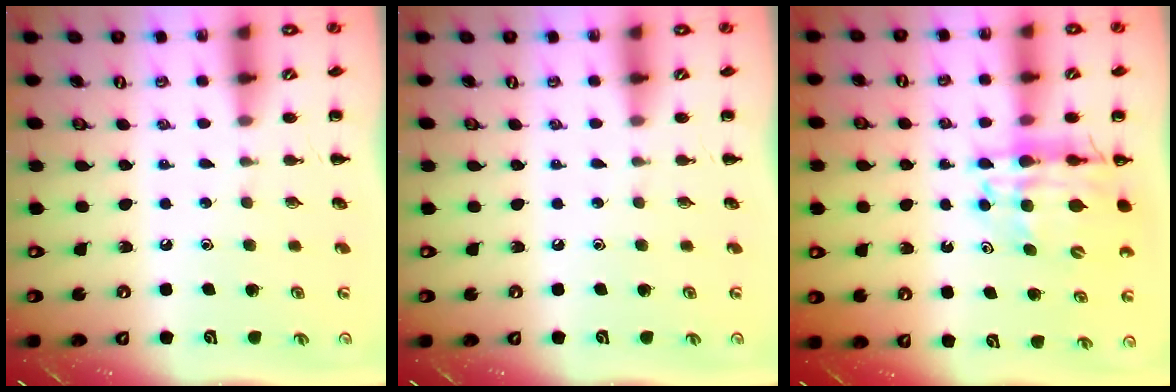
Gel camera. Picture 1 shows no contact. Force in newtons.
{"total": 0.0}
{"total": 13.5, "press": 12.9, "slide": 3.9}